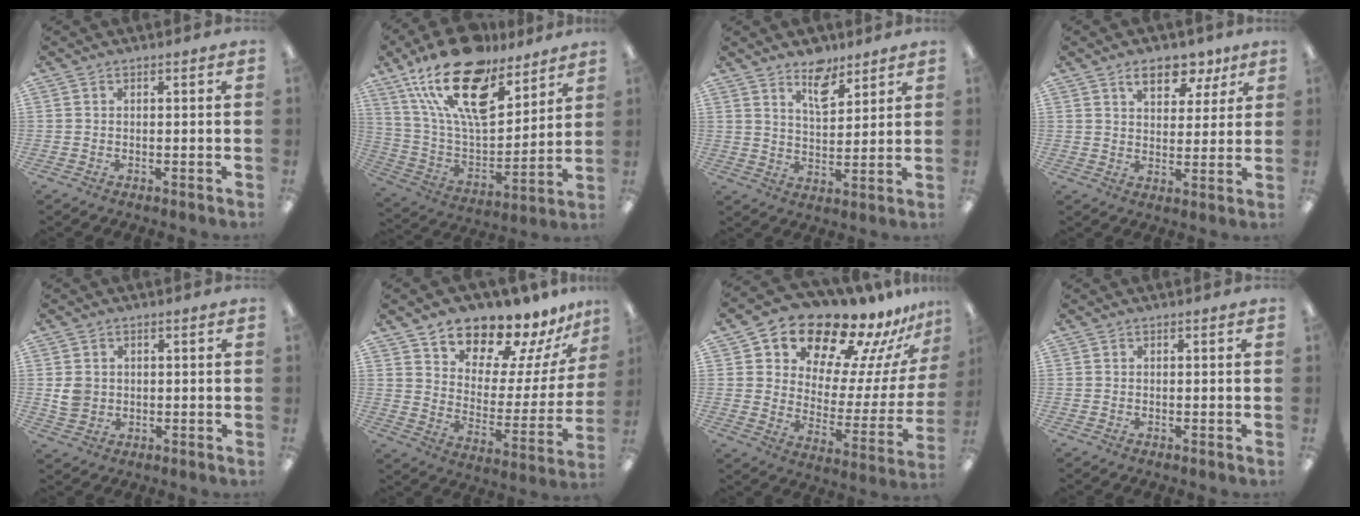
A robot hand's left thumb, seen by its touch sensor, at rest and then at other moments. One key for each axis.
{"total": 23.1, "fx": 15.7, "fy": 9.9, "fz": 13.7, "tx": -0.264, "ty": -0.095, "tz": 0.275}
{"total": 8.1, "fx": 6.2, "fy": 3.8, "fz": 3.6, "tx": -0.042, "ty": -0.037, "tz": 0.105}
{"total": 8.8, "fx": 5.5, "fy": 5.0, "fz": 4.7, "tx": -0.054, "ty": -0.021, "tz": 0.092}
{"total": 4.1, "fx": 0.4, "fy": 3.8, "fz": 1.4, "tx": -0.013, "ty": 0.001, "tz": 0.007}
{"total": 13.9, "fx": 13.0, "fy": 4.4, "fz": 2.4, "tx": -0.041, "ty": -0.128, "tz": 0.227}
{"total": 16.6, "fx": 14.1, "fy": 6.8, "fz": 5.7, "tx": -0.089, "ty": -0.124, "tz": 0.234}
{"total": 0.0}